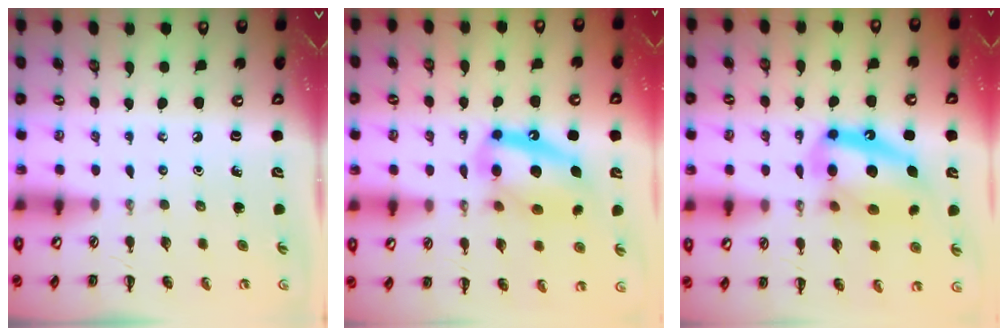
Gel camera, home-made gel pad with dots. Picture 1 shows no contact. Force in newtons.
{"total": 14.7, "press": 14.2, "slide": 3.6}
{"total": 16.1, "press": 15.6, "slide": 3.8}